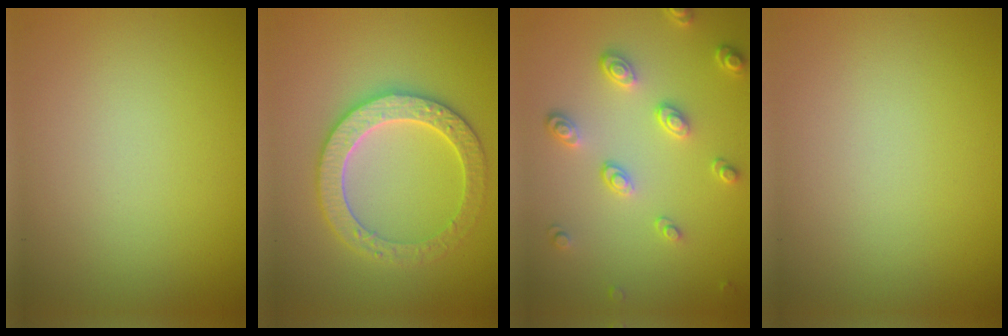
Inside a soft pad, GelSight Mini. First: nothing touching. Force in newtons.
{"total": 4.1, "press": 4.0, "slide": 1.0}
{"total": 3.6, "press": 2.8, "slide": 2.3}
{"total": 0.0}